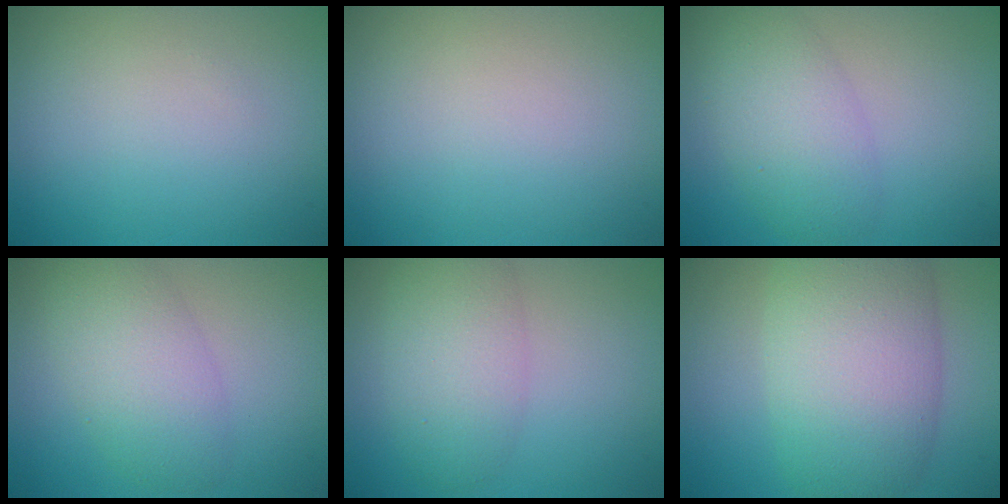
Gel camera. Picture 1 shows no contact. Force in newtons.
{"total": 0.0}
{"total": 4.5, "press": 4.5, "slide": 0.1}
{"total": 4.7, "press": 4.7, "slide": 0.1}
{"total": 4.4, "press": 4.3, "slide": 0.3}
{"total": 9.7, "press": 9.7, "slide": 0.7}